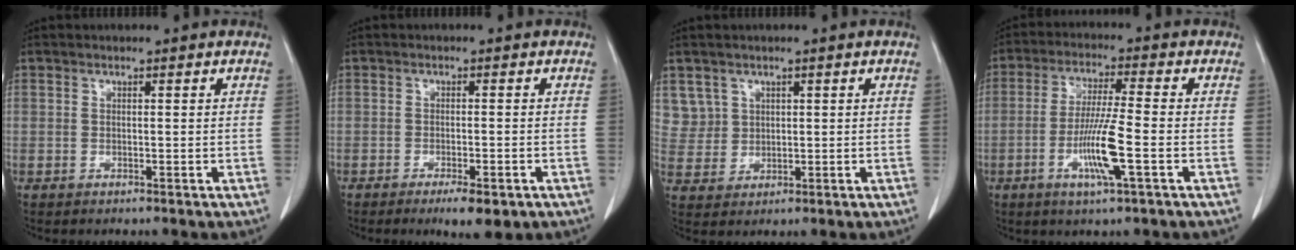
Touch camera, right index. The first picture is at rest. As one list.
[{"total": 4.7, "force": [-2.8, 1.1, 3.6], "torque": [-0.049, -0.006, -0.034]}, {"total": 4.6, "force": [2.4, 4.0, -0.2], "torque": [0.012, 0.004, 0.053]}, {"total": 8.9, "force": [-2.8, -0.1, 8.5], "torque": [-0.164, -0.012, -0.055]}]